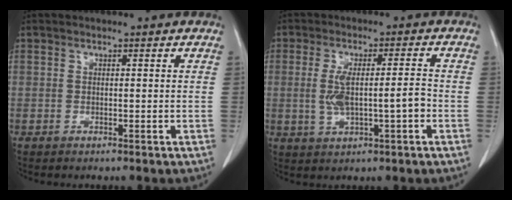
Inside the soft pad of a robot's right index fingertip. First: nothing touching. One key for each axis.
{"total": 7.0, "fx": -1.0, "fy": 1.5, "fz": 6.8, "tx": -0.135, "ty": 0.009, "tz": -0.010}